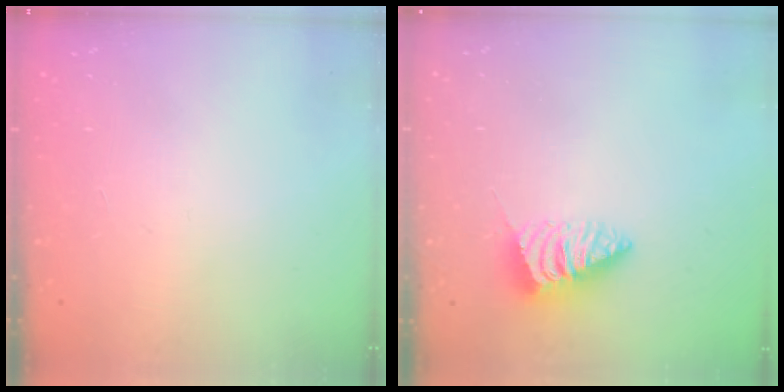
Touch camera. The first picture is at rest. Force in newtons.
{"total": 2.8, "press": 2.8, "slide": 0.2}